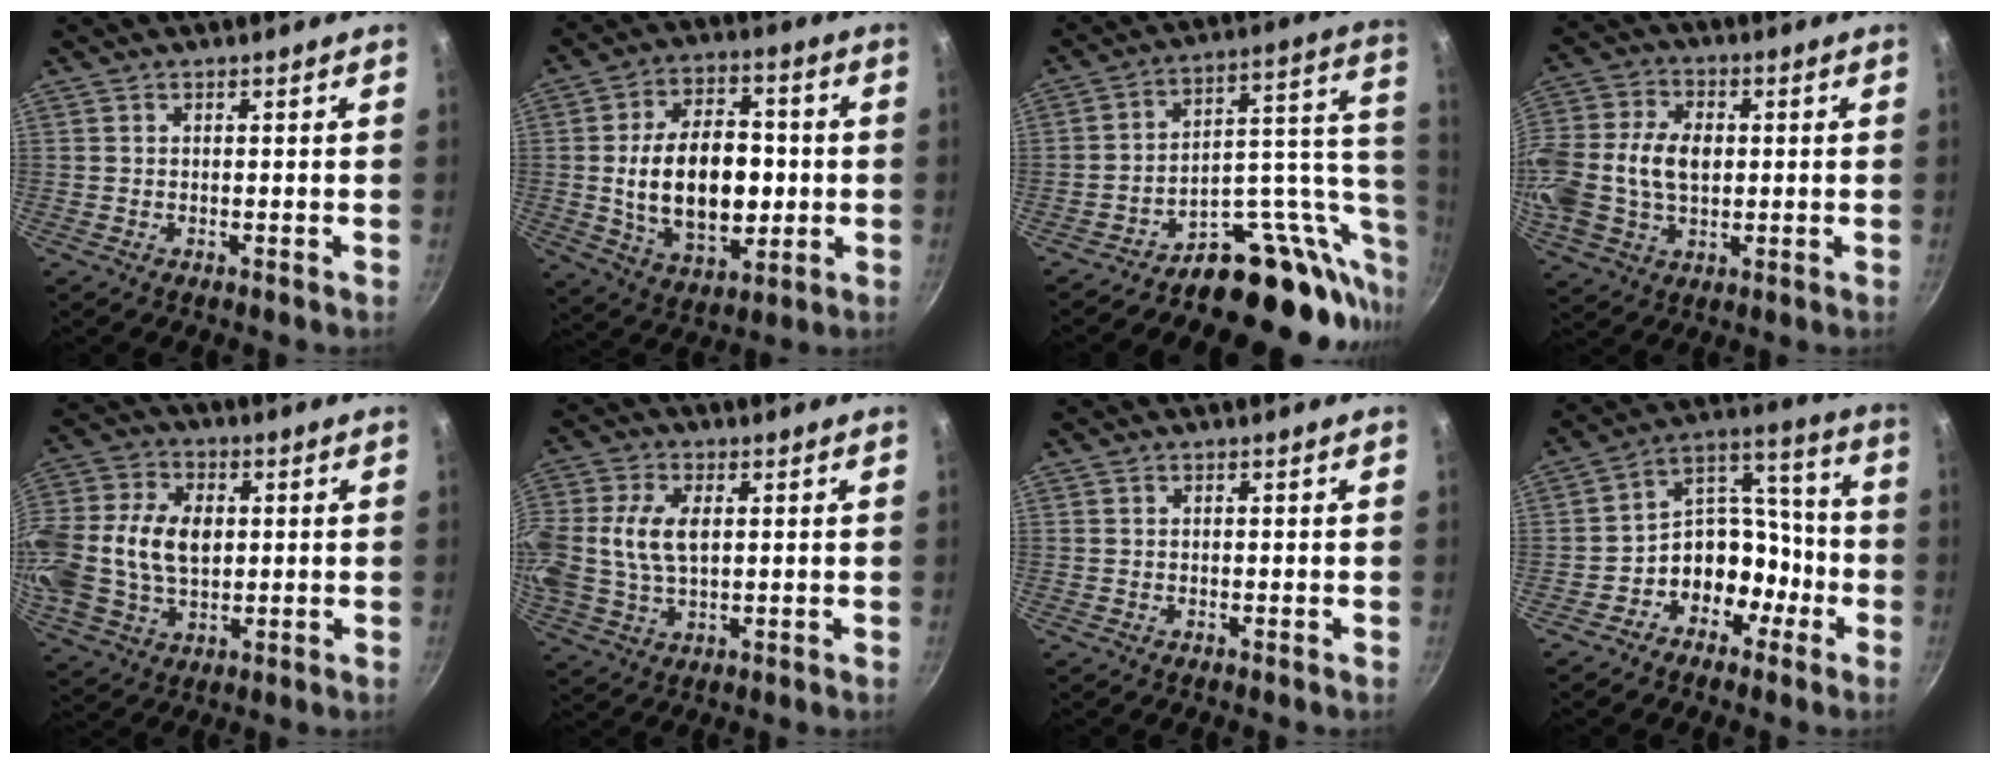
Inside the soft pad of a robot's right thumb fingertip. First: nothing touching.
{"total": 19.1, "force": [-0.8, 11.9, 14.9], "torque": [-0.219, 0.011, -0.003]}
{"total": 22.5, "force": [-9.2, 13.9, 15.1], "torque": [-0.127, 0.067, -0.145]}
{"total": 18.8, "force": [0.5, 13.4, 13.2], "torque": [-0.284, 0.030, 0.006]}
{"total": 21.2, "force": [1.5, 15.1, 14.9], "torque": [-0.322, 0.027, 0.025]}
{"total": 12.4, "force": [1.6, 7.7, 9.6], "torque": [-0.201, 0.015, 0.024]}
{"total": 0.0}
{"total": 12.6, "force": [-5.4, 9.5, 6.2], "torque": [-0.037, 0.089, -0.090]}